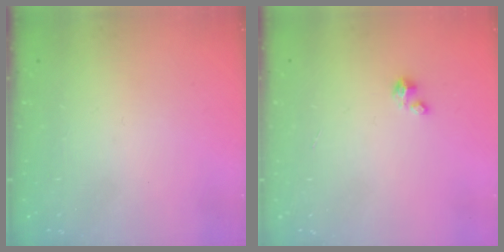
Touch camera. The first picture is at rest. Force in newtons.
{"total": 0.6, "press": 0.6, "slide": 0.3}